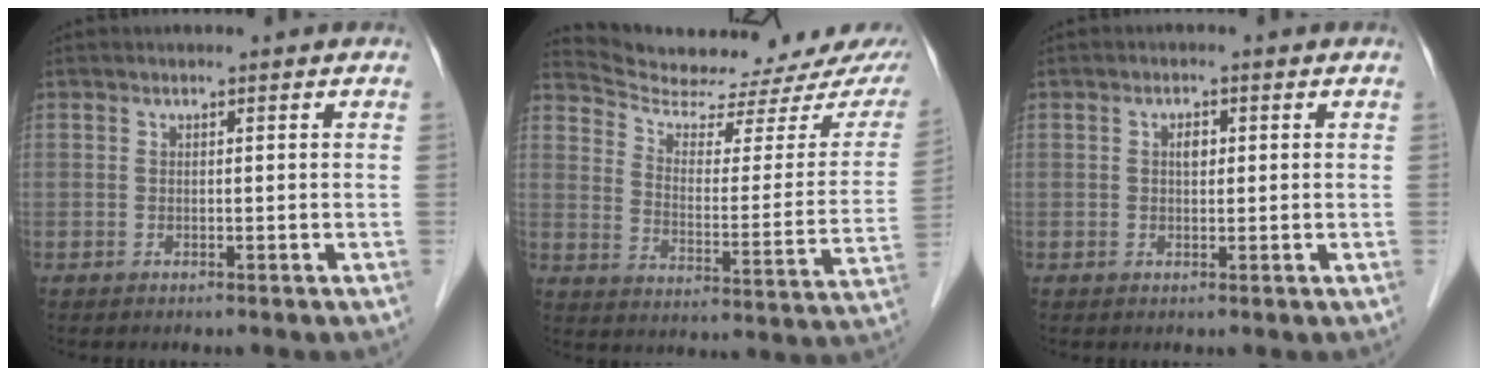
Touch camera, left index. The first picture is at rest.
{"total": 17.8, "force": [16.6, 2.3, 6.0], "torque": [-0.079, -0.044, 0.225]}
{"total": 1.7, "force": [0.3, 1.0, 1.4], "torque": [-0.024, 0.003, 0.005]}